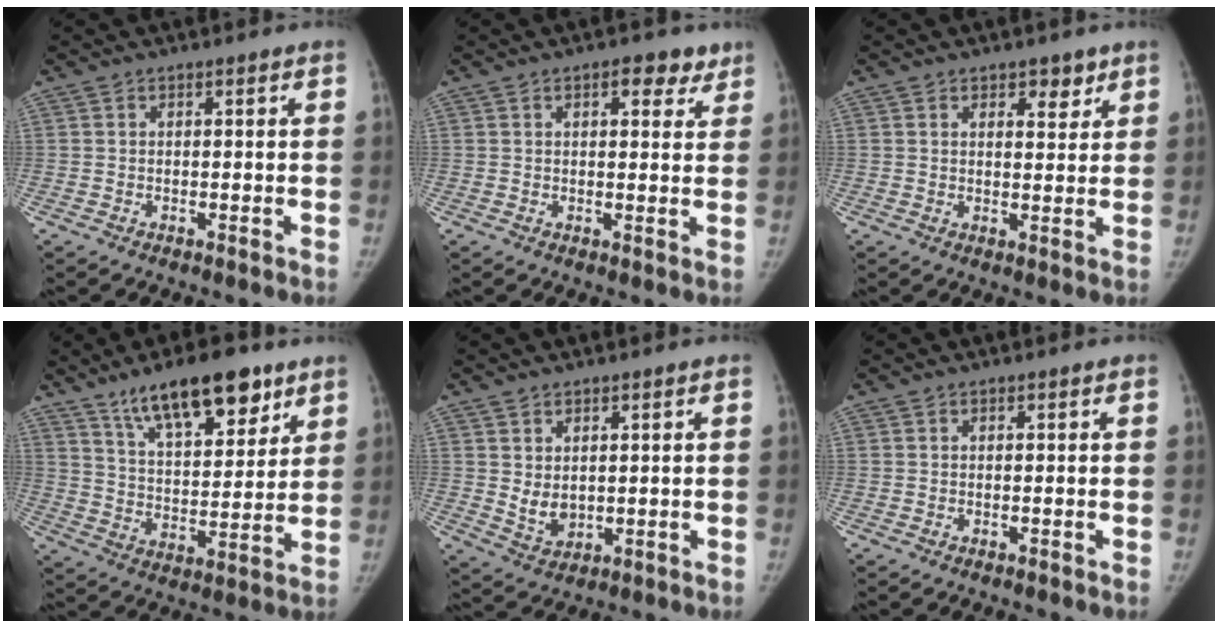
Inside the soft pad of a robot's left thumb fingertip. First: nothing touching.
{"total": 5.1, "force": [2.9, 2.5, 3.3], "torque": [-0.017, -0.010, 0.033]}
{"total": 3.7, "force": [2.4, 2.0, 2.0], "torque": [-0.004, -0.015, 0.035]}
{"total": 17.0, "force": [11.1, 6.4, 11.0], "torque": [-0.135, -0.051, 0.188]}
{"total": 4.3, "force": [0.8, 3.2, 2.8], "torque": [-0.038, -0.016, 0.029]}
{"total": 0.0}